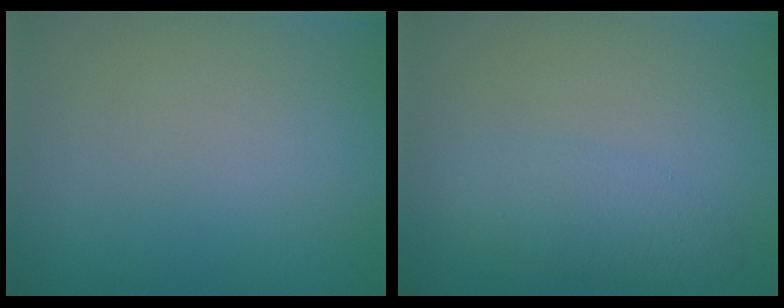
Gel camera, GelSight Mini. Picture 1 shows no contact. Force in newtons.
{"total": 2.6, "press": 2.6, "slide": 0.1}